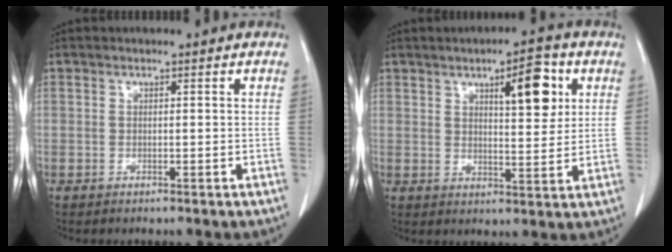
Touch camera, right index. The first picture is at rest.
{"total": 8.0, "force": [3.3, 2.2, 6.9], "torque": [-0.101, 0.004, 0.048]}